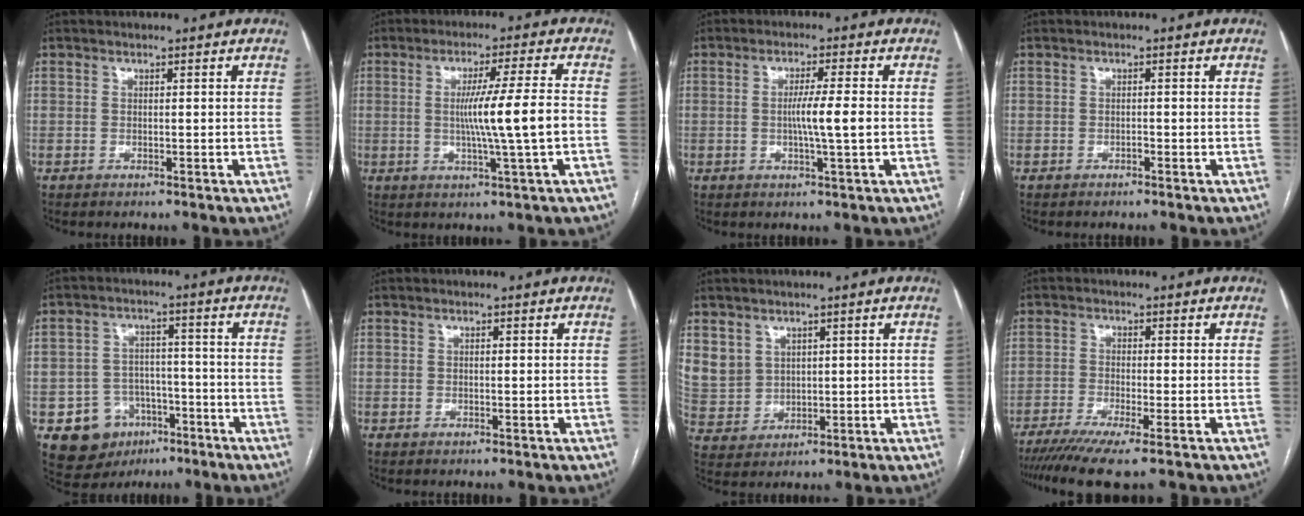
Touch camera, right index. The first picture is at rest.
{"total": 9.1, "force": [-0.7, -1.3, 9.0], "torque": [-0.152, -0.005, -0.009]}
{"total": 5.1, "force": [-0.4, -0.5, 5.0], "torque": [-0.084, -0.004, -0.007]}
{"total": 0.5, "force": [-0.4, 0.2, 0.3], "torque": [-0.008, 0.001, -0.006]}
{"total": 9.1, "force": [-4.2, 7.7, 2.5], "torque": [-0.044, 0.020, -0.054]}
{"total": 0.5, "force": [0.0, 0.2, 0.5], "torque": [-0.010, 0.001, 0.001]}
{"total": 8.4, "force": [3.4, 7.4, 2.1], "torque": [-0.062, 0.021, 0.091]}
{"total": 8.1, "force": [-6.0, 0.1, 5.5], "torque": [-0.089, -0.017, -0.098]}